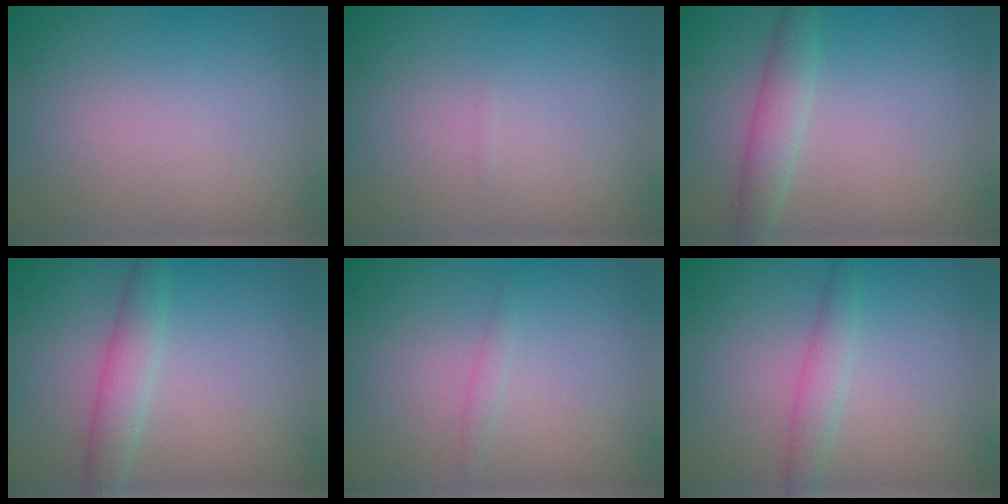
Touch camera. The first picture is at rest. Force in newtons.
{"total": 0.0}
{"total": 2.3, "press": 2.3, "slide": 0.0}
{"total": 2.3, "press": 2.3, "slide": 0.1}
{"total": 0.6, "press": 0.6, "slide": 0.0}
{"total": 1.7, "press": 1.7, "slide": 0.0}